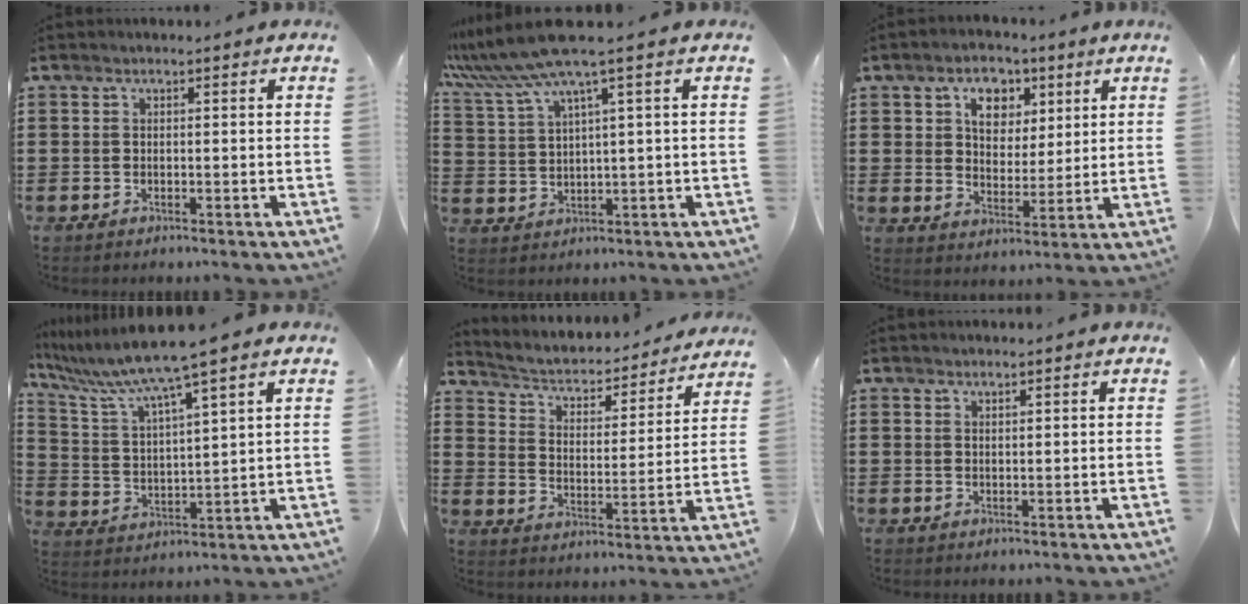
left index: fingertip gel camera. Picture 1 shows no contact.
{"total": 7.2, "force": [4.7, -0.3, 5.4], "torque": [-0.137, -0.030, 0.077]}
{"total": 6.5, "force": [3.5, 4.5, 3.1], "torque": [-0.053, 0.005, 0.056]}
{"total": 8.5, "force": [6.9, -1.1, 4.7], "torque": [-0.119, -0.044, 0.112]}
{"total": 3.0, "force": [2.6, 1.1, 1.0], "torque": [-0.038, -0.026, 0.033]}
{"total": 0.9, "force": [0.9, 0.0, 0.3], "torque": [-0.006, -0.002, 0.017]}